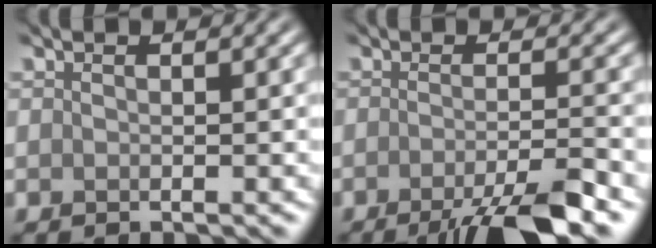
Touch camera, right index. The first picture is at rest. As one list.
[{"total": 5.7, "force": [-3.4, 1.0, 4.5], "torque": [-0.061, -0.004, -0.064]}]